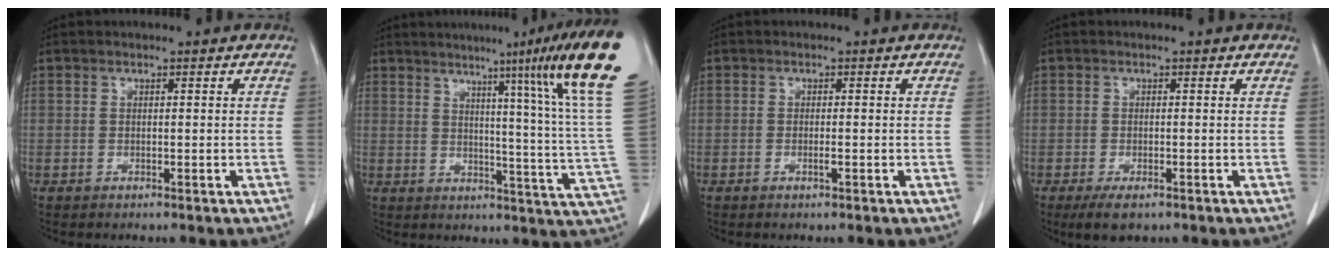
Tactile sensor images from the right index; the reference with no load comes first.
{"total": 19.4, "force": [11.8, -3.0, 15.1], "torque": [-0.193, -0.057, 0.124]}
{"total": 0.9, "force": [-0.3, 0.0, 0.8], "torque": [-0.016, 0.001, -0.004]}
{"total": 3.2, "force": [-1.7, 1.6, 2.1], "torque": [-0.042, -0.004, -0.023]}